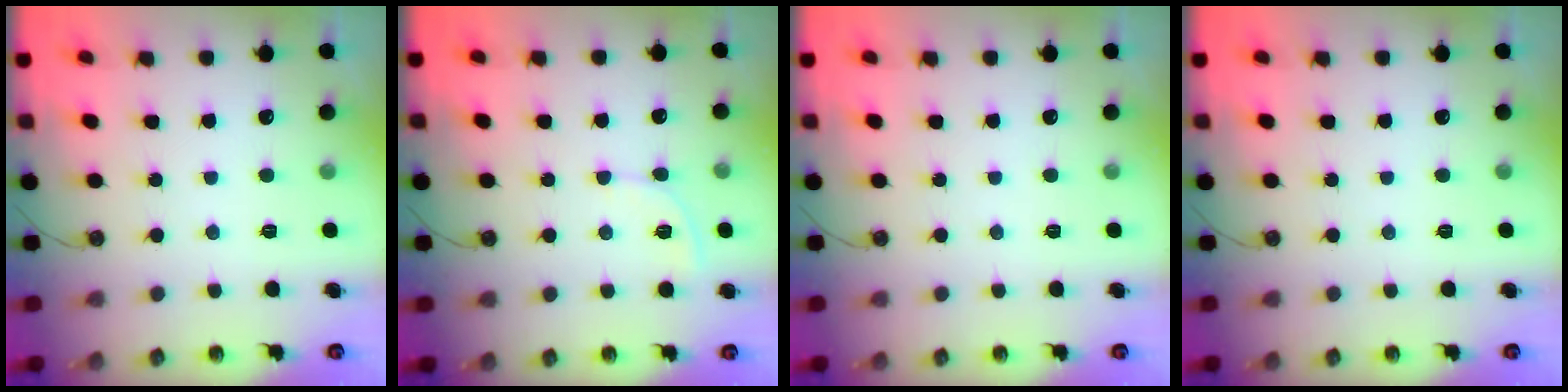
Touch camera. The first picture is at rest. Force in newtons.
{"total": 4.5, "press": 4.5, "slide": 0.6}
{"total": 0.0}
{"total": 0.0}